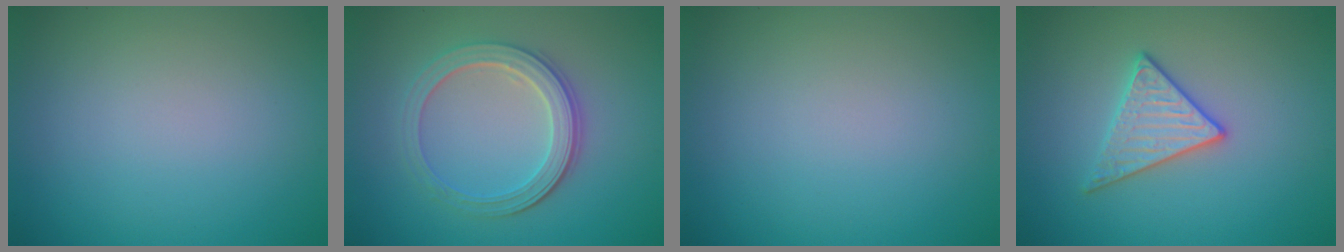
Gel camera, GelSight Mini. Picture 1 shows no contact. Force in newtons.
{"total": 4.0, "press": 3.4, "slide": 2.1}
{"total": 0.0}
{"total": 2.9, "press": 2.9, "slide": 0.4}